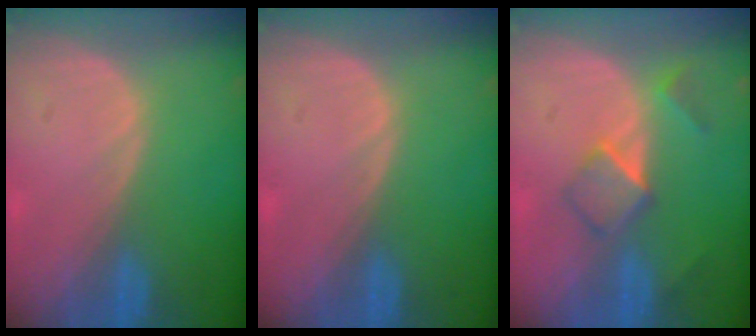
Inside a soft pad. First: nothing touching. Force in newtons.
{"total": 0.0}
{"total": 5.1, "press": 4.5, "slide": 2.5}